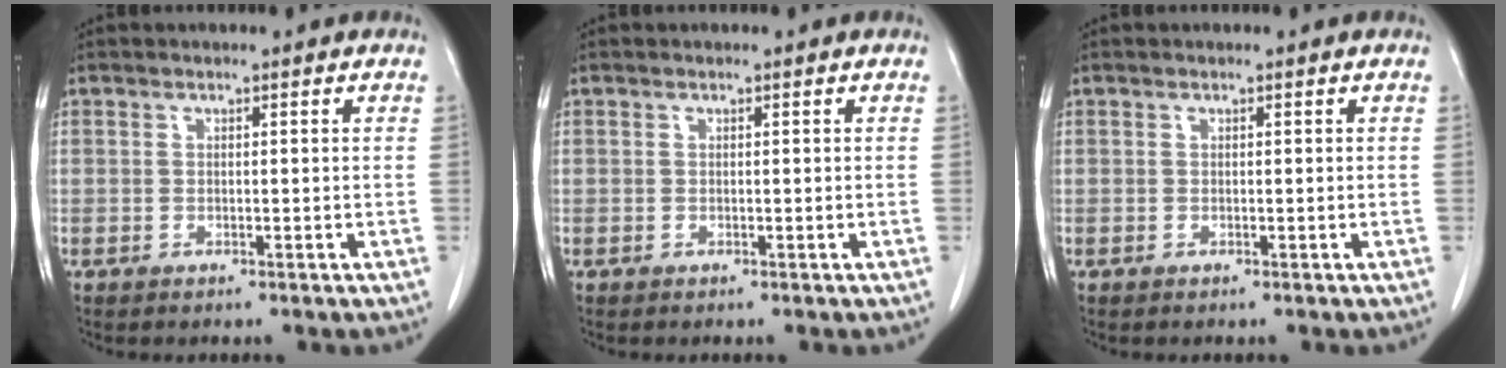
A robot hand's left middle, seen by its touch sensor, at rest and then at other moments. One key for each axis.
{"total": 0.0}
{"total": 0.0}